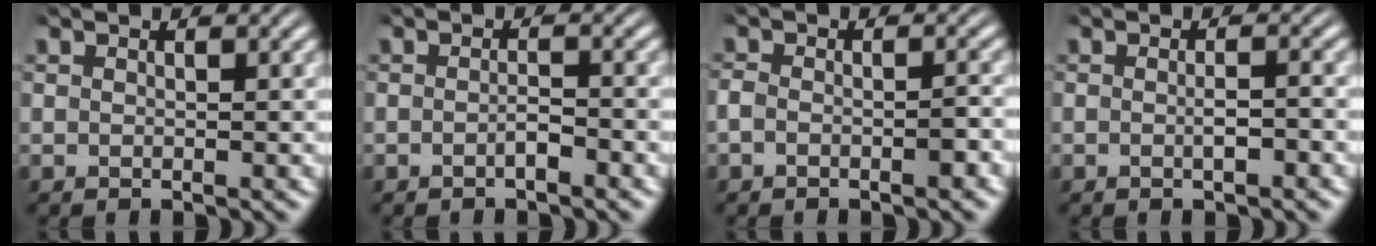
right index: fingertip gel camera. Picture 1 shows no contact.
{"total": 1.4, "force": [-1.2, 0.5, 0.6], "torque": [-0.013, 0.003, -0.026]}
{"total": 2.0, "force": [-1.2, 1.1, 1.1], "torque": [-0.027, 0.000, -0.025]}
{"total": 1.5, "force": [-0.9, 0.6, 1.0], "torque": [-0.019, 0.005, -0.022]}